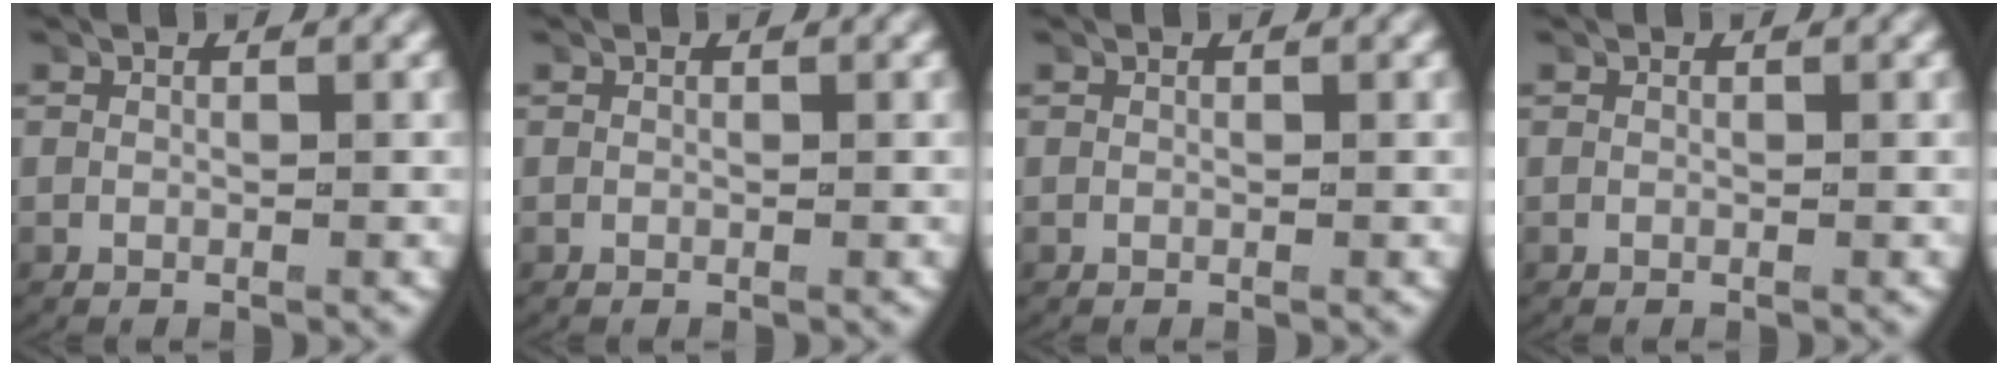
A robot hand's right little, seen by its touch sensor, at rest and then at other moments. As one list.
[{"total": 0.0}, {"total": 0.0}, {"total": 0.0}]